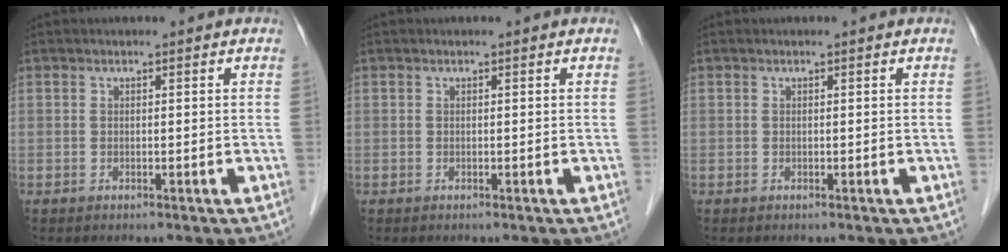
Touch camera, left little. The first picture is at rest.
{"total": 0.0}
{"total": 0.0}